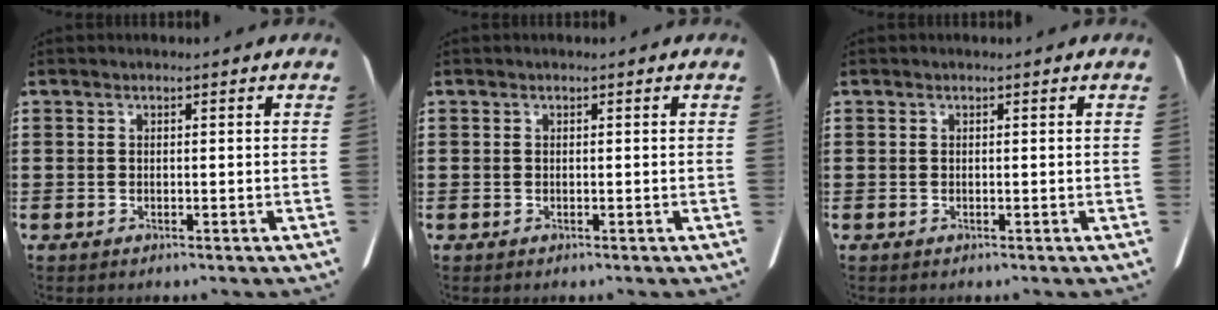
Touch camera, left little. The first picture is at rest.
{"total": 0.0}
{"total": 0.0}